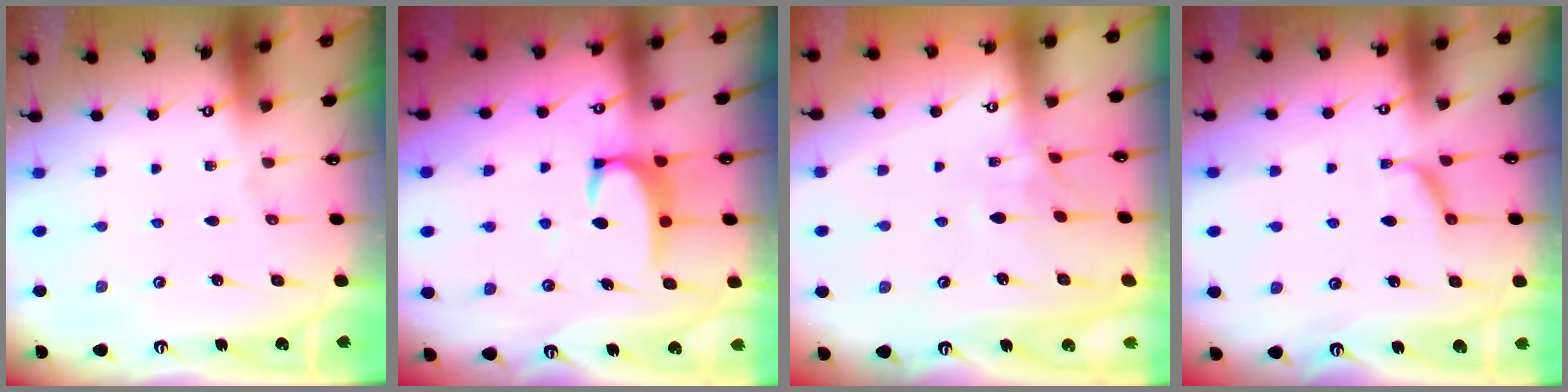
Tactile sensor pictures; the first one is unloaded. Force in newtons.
{"total": 3.3, "press": 3.3, "slide": 0.3}
{"total": 2.8, "press": 2.6, "slide": 0.9}
{"total": 1.0, "press": 0.7, "slide": 0.7}